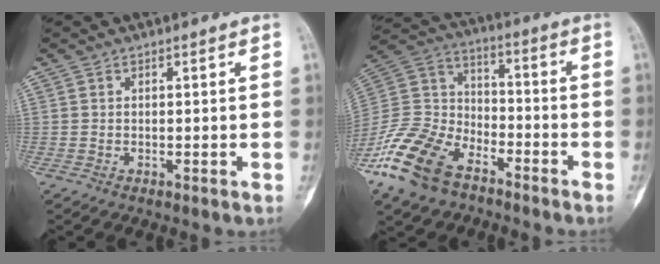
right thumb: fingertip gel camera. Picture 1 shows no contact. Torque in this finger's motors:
{"motor_torque": [0.50, 0.25, 1.46, -1.31, 0.20]}